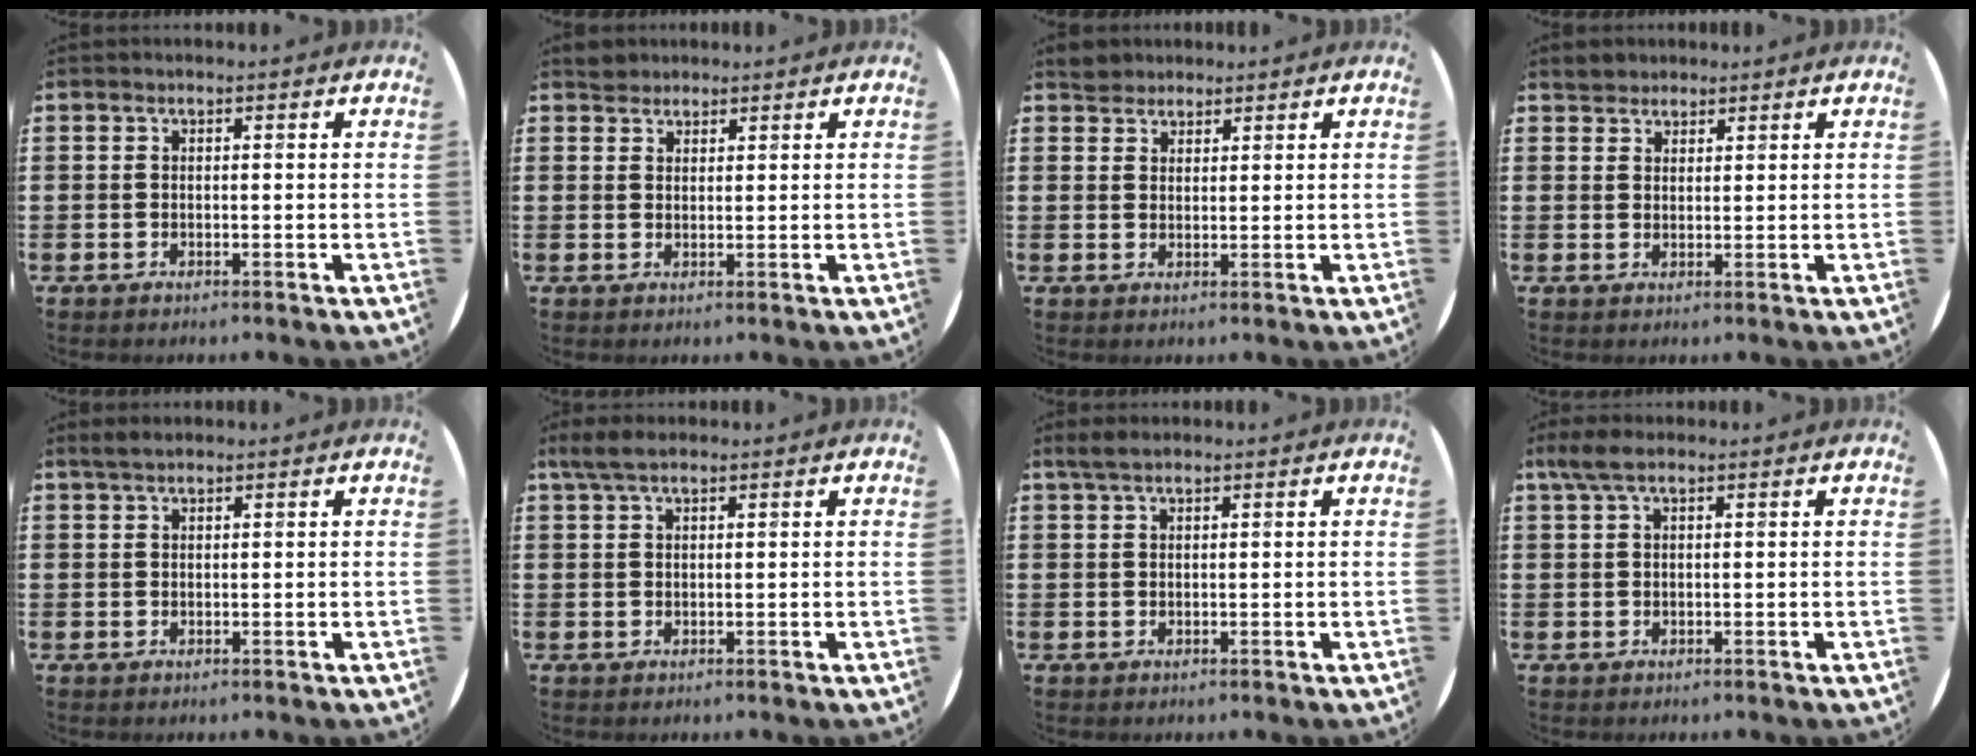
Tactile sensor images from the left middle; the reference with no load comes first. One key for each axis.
{"total": 1.8, "fx": 1.7, "fy": 0.6, "fz": -0.2, "tx": 0.007, "ty": 0.001, "tz": 0.032}
{"total": 2.5, "fx": 2.3, "fy": 1.0, "fz": -0.1, "tx": 0.004, "ty": 0.001, "tz": 0.045}
{"total": 2.1, "fx": 1.9, "fy": 0.8, "fz": -0.2, "tx": 0.008, "ty": 0.002, "tz": 0.037}
{"total": 1.3, "fx": 1.1, "fy": 0.3, "fz": 0.6, "tx": -0.014, "ty": 0.003, "tz": 0.021}
{"total": 2.5, "fx": 1.8, "fy": 0.8, "fz": 1.6, "tx": -0.035, "ty": 0.005, "tz": 0.032}
{"total": 1.7, "fx": 1.3, "fy": 0.5, "fz": 1.0, "tx": -0.022, "ty": 0.005, "tz": 0.022}
{"total": 2.4, "fx": 1.5, "fy": 0.7, "fz": 1.8, "tx": -0.039, "ty": 0.005, "tz": 0.026}